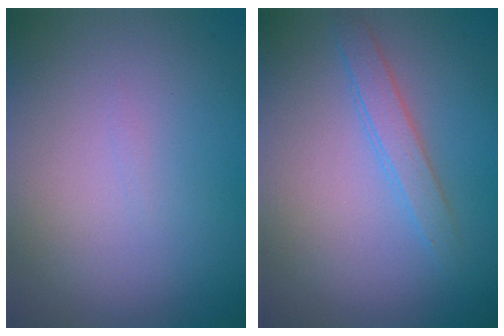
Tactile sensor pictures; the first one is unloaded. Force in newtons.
{"total": 1.9, "press": 1.9, "slide": 0.2}